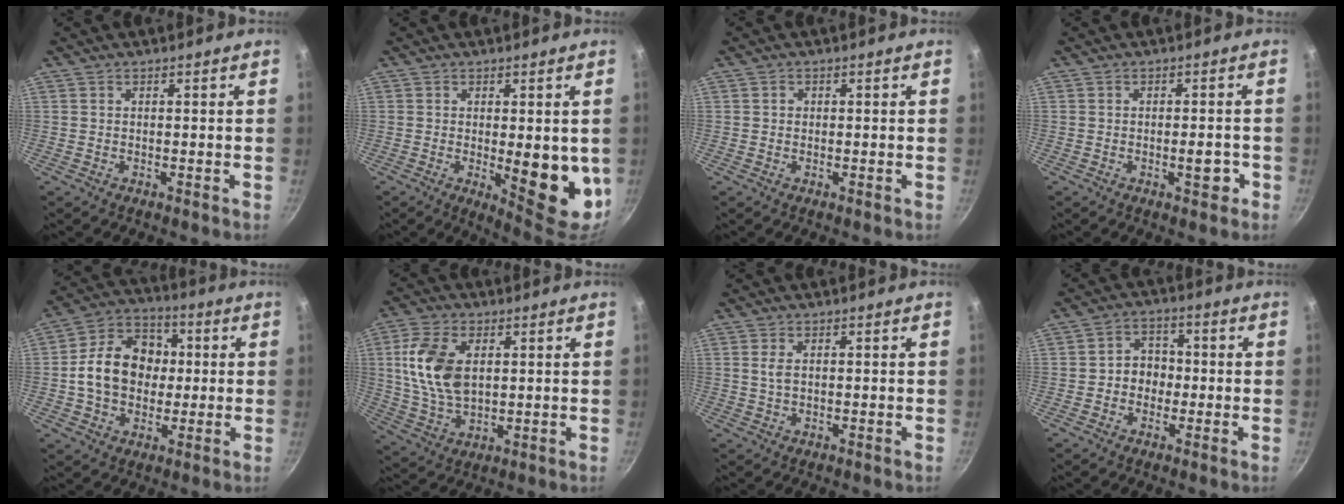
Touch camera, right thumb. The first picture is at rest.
{"total": 12.2, "force": [-0.9, 4.5, 11.3], "torque": [-0.115, -0.018, -0.001]}
{"total": 0.7, "force": [0.0, 0.7, 0.2], "torque": [0.001, 0.002, -0.001]}
{"total": 3.5, "force": [-1.3, 1.5, 2.9], "torque": [-0.022, 0.013, -0.018]}
{"total": 14.6, "force": [0.3, 11.5, 9.1], "torque": [-0.119, 0.027, -0.007]}
{"total": 13.1, "force": [2.6, 7.9, 10.1], "torque": [-0.187, -0.009, 0.053]}
{"total": 2.1, "force": [0.5, 1.1, 1.7], "torque": [-0.033, 0.000, 0.009]}
{"total": 5.7, "force": [-0.8, 4.9, 2.8], "torque": [-0.004, 0.019, -0.020]}